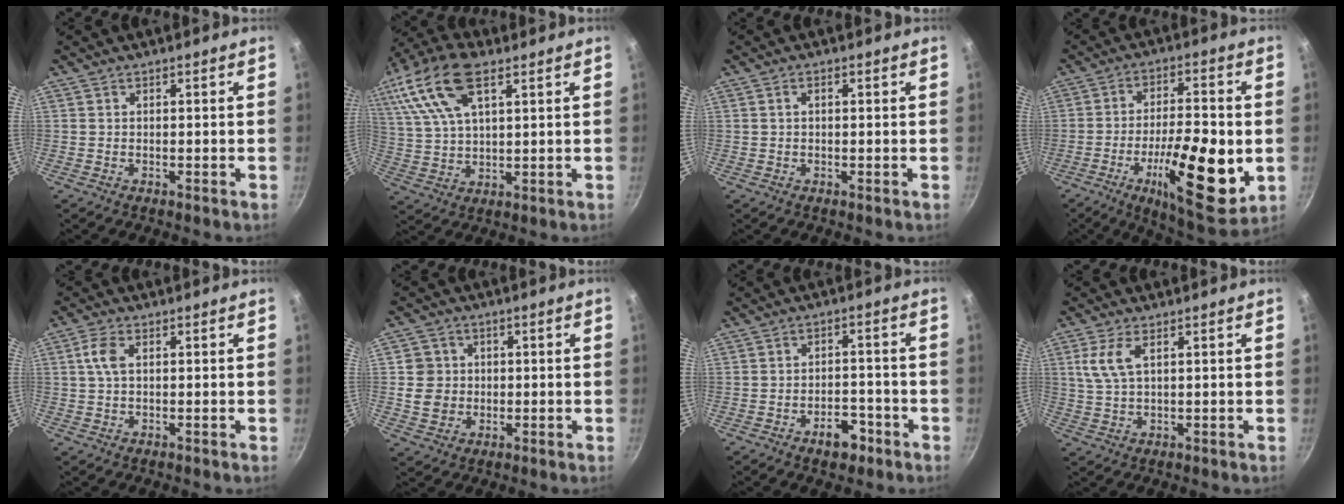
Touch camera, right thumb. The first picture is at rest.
{"total": 19.1, "force": [9.6, 9.7, 13.4], "torque": [-0.283, 0.015, 0.184]}
{"total": 1.3, "force": [0.3, 0.6, 1.1], "torque": [-0.020, 0.005, 0.007]}
{"total": 19.7, "force": [-4.9, 6.5, 18.0], "torque": [-0.264, 0.001, -0.076]}
{"total": 3.8, "force": [0.8, 2.0, 3.1], "torque": [-0.068, 0.008, 0.013]}
{"total": 6.3, "force": [0.1, 6.0, 1.6], "torque": [0.001, 0.006, 0.000]}
{"total": 5.5, "force": [-3.2, 3.2, 3.2], "torque": [-0.024, 0.025, -0.044]}
{"total": 5.5, "force": [1.9, 2.3, 4.6], "torque": [-0.100, 0.000, 0.041]}